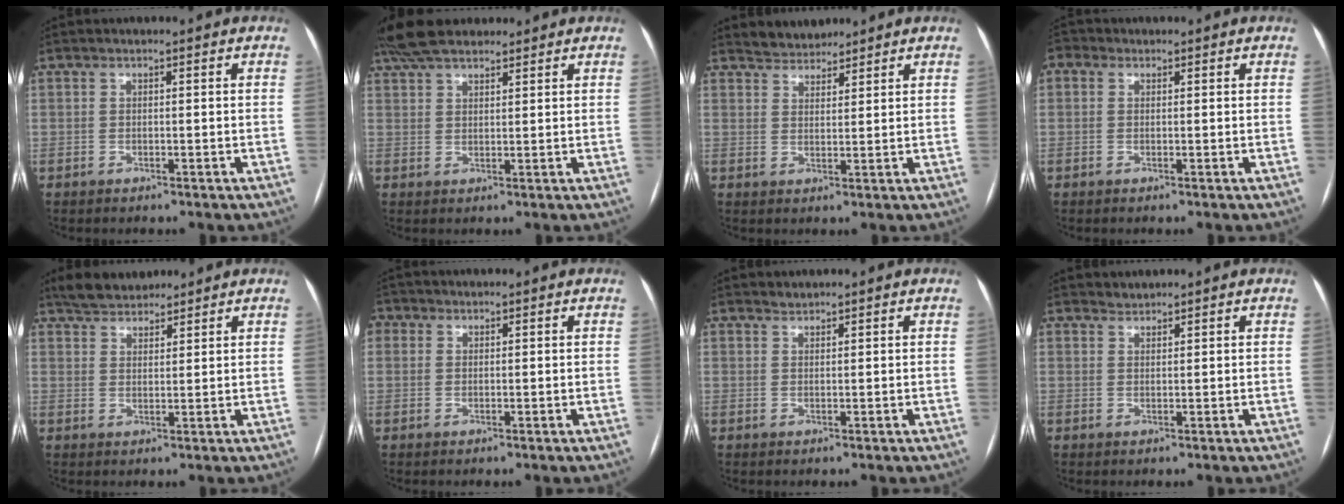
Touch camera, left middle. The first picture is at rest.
{"total": 8.7, "force": [7.2, 2.8, 3.9], "torque": [-0.074, 0.034, 0.131]}
{"total": 3.8, "force": [3.6, 1.2, 0.2], "torque": [-0.007, 0.015, 0.064]}
{"total": 1.1, "force": [0.3, 1.0, 0.4], "torque": [-0.007, 0.008, 0.001]}
{"total": 6.0, "force": [5.4, 2.0, 1.7], "torque": [-0.029, 0.022, 0.099]}
{"total": 1.7, "force": [0.6, 1.6, 0.2], "torque": [0.002, 0.003, 0.008]}
{"total": 1.0, "force": [0.9, 0.1, -0.1], "torque": [-0.005, 0.002, 0.020]}
{"total": 1.2, "force": [1.2, 0.1, -0.3], "torque": [-0.003, 0.003, 0.024]}